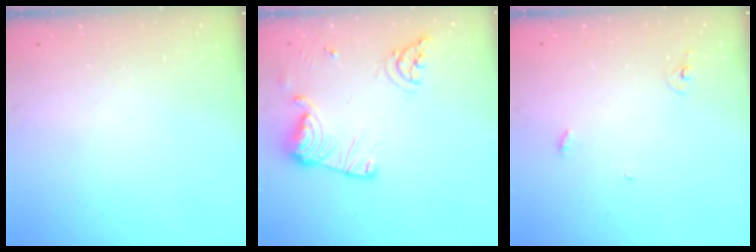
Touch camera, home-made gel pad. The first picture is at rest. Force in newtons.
{"total": 15.0, "press": 14.9, "slide": 1.5}
{"total": 2.9, "press": 2.9, "slide": 0.2}